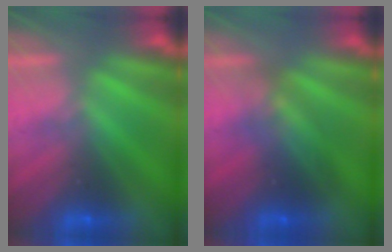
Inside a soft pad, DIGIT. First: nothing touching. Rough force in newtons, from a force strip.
{"total": 2.9}